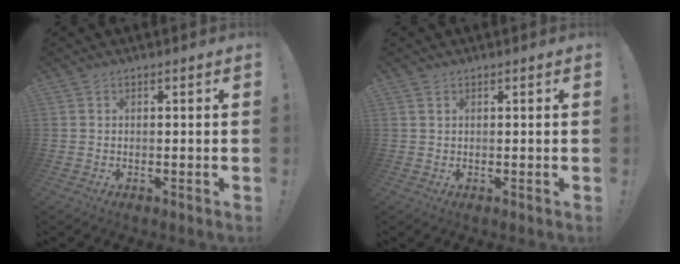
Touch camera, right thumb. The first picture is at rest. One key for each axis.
{"total": 0.8, "fx": 0.5, "fy": 0.4, "fz": 0.3, "tx": -0.002, "ty": -0.001, "tz": 0.009}